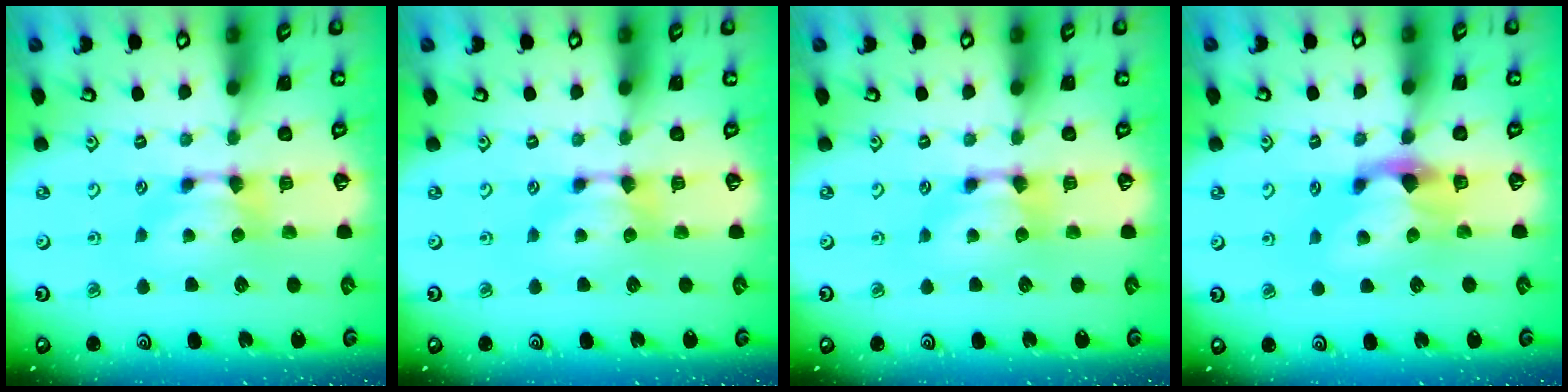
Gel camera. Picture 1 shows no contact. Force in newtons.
{"total": 0.0}
{"total": 0.6, "press": 0.1, "slide": 0.6}
{"total": 3.6, "press": 3.4, "slide": 1.0}